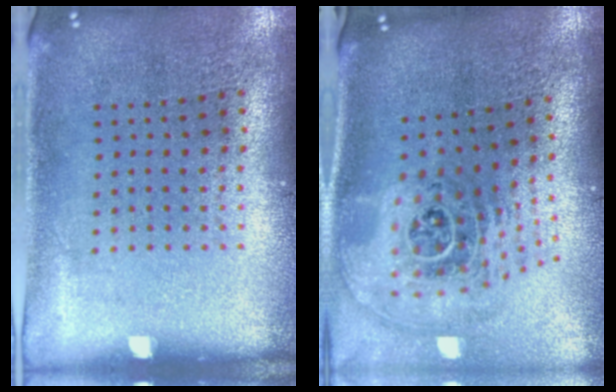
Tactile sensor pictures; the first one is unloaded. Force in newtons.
{"total": 2.8, "press": 1.8, "slide": 2.1}